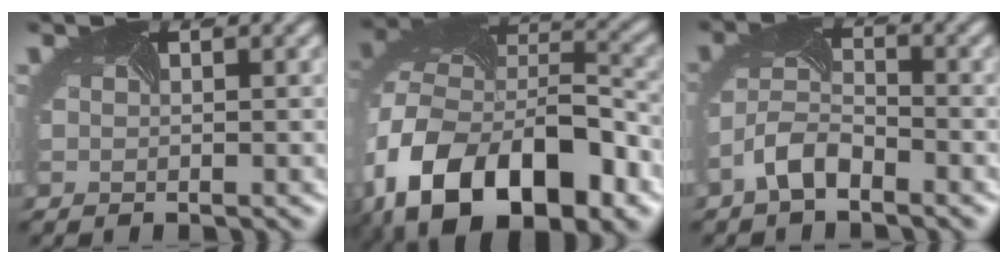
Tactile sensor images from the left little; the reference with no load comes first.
{"total": 15.9, "force": [-7.6, 9.7, 9.9], "torque": [-0.192, -0.016, -0.128]}
{"total": 3.1, "force": [-2.4, 1.4, 1.4], "torque": [-0.040, 0.012, -0.055]}